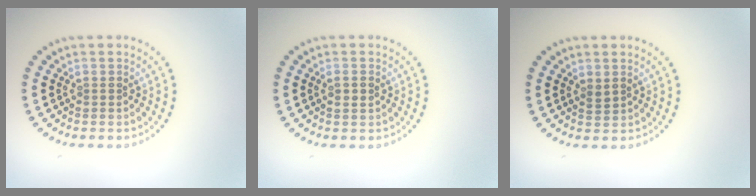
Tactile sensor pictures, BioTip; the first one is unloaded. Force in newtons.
{"total": 1.1, "press": 1.0, "slide": 0.3}
{"total": 0.9, "press": 0.7, "slide": 0.5}